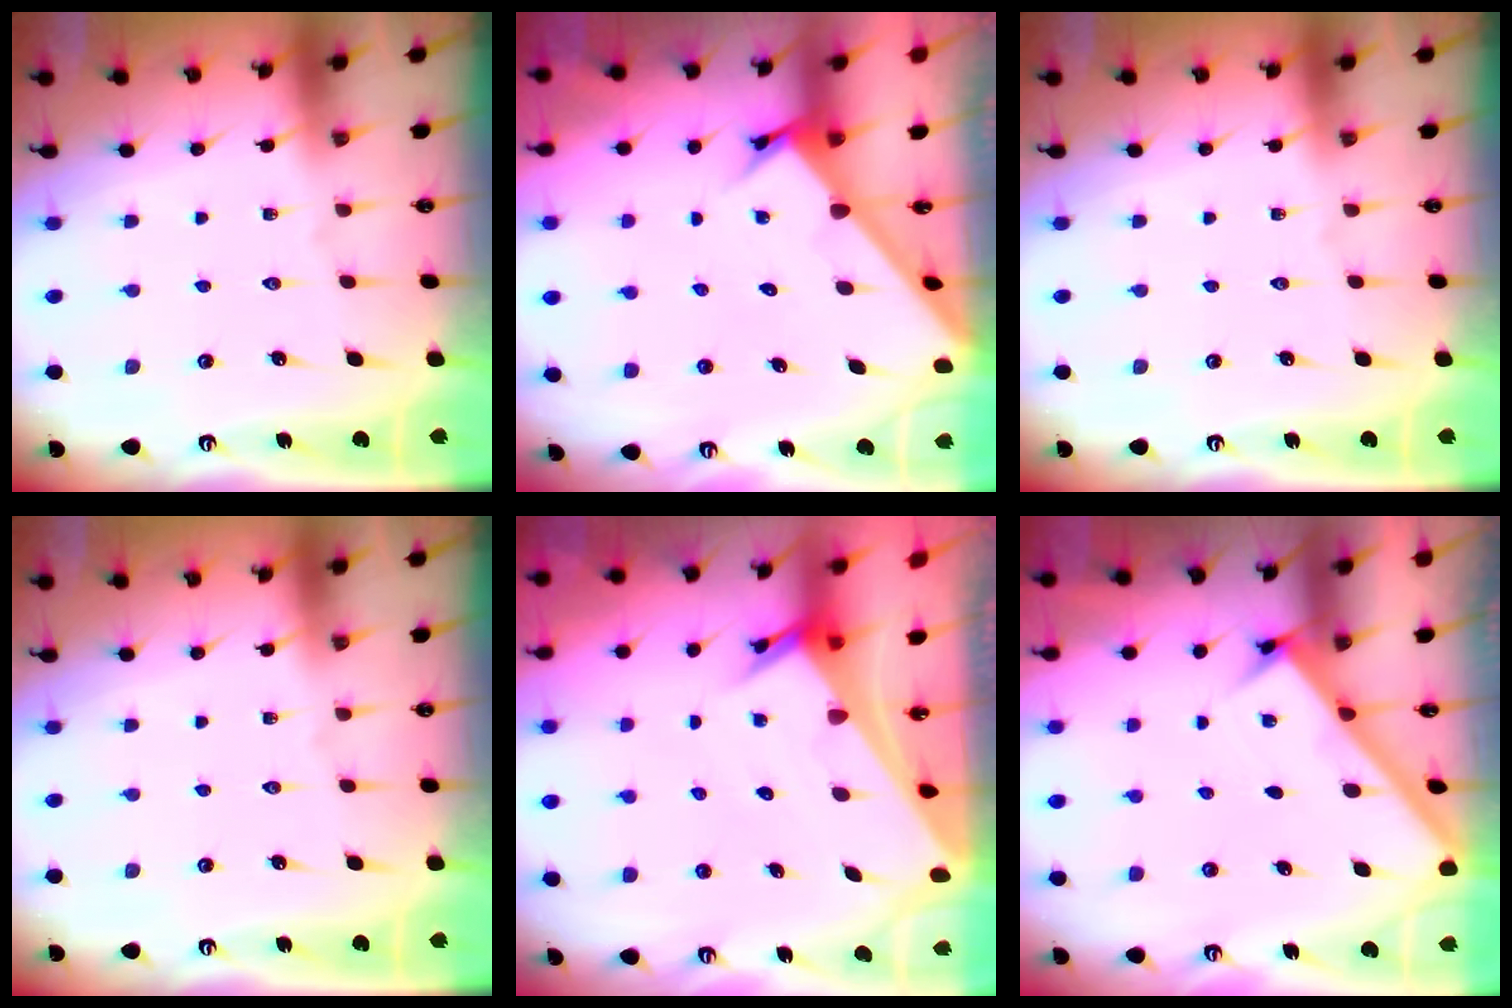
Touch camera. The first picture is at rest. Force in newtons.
{"total": 2.9, "press": 2.9, "slide": 0.2}
{"total": 0.0}
{"total": 0.0}
{"total": 3.9, "press": 3.9, "slide": 0.4}
{"total": 2.8, "press": 2.8, "slide": 0.3}